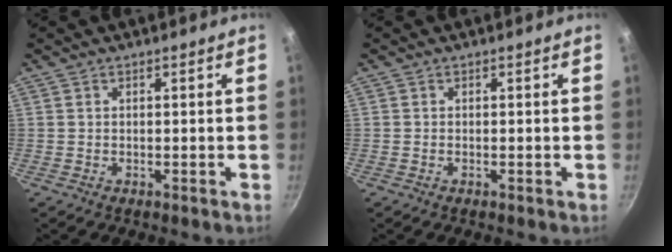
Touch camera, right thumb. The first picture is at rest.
{"total": 0.0}